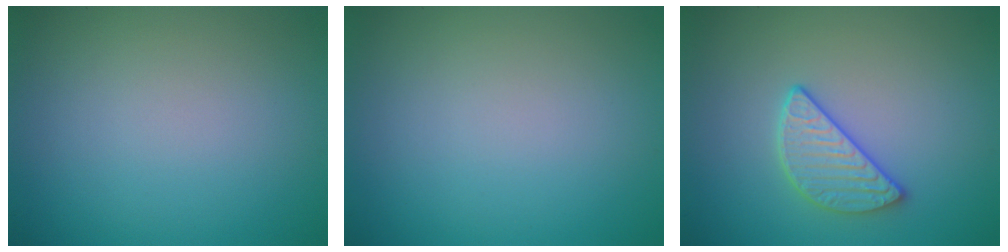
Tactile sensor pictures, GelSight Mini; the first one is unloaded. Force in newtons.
{"total": 0.0}
{"total": 2.9, "press": 2.6, "slide": 1.1}